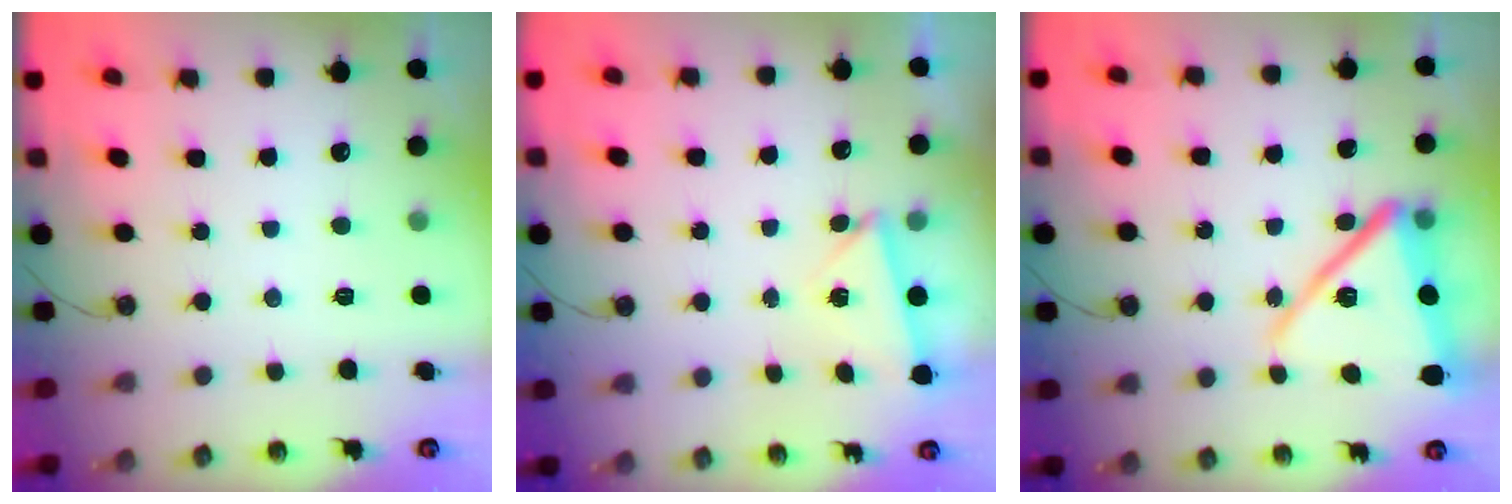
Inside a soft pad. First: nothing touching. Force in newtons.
{"total": 3.0, "press": 3.0, "slide": 0.5}
{"total": 17.4, "press": 16.9, "slide": 4.2}